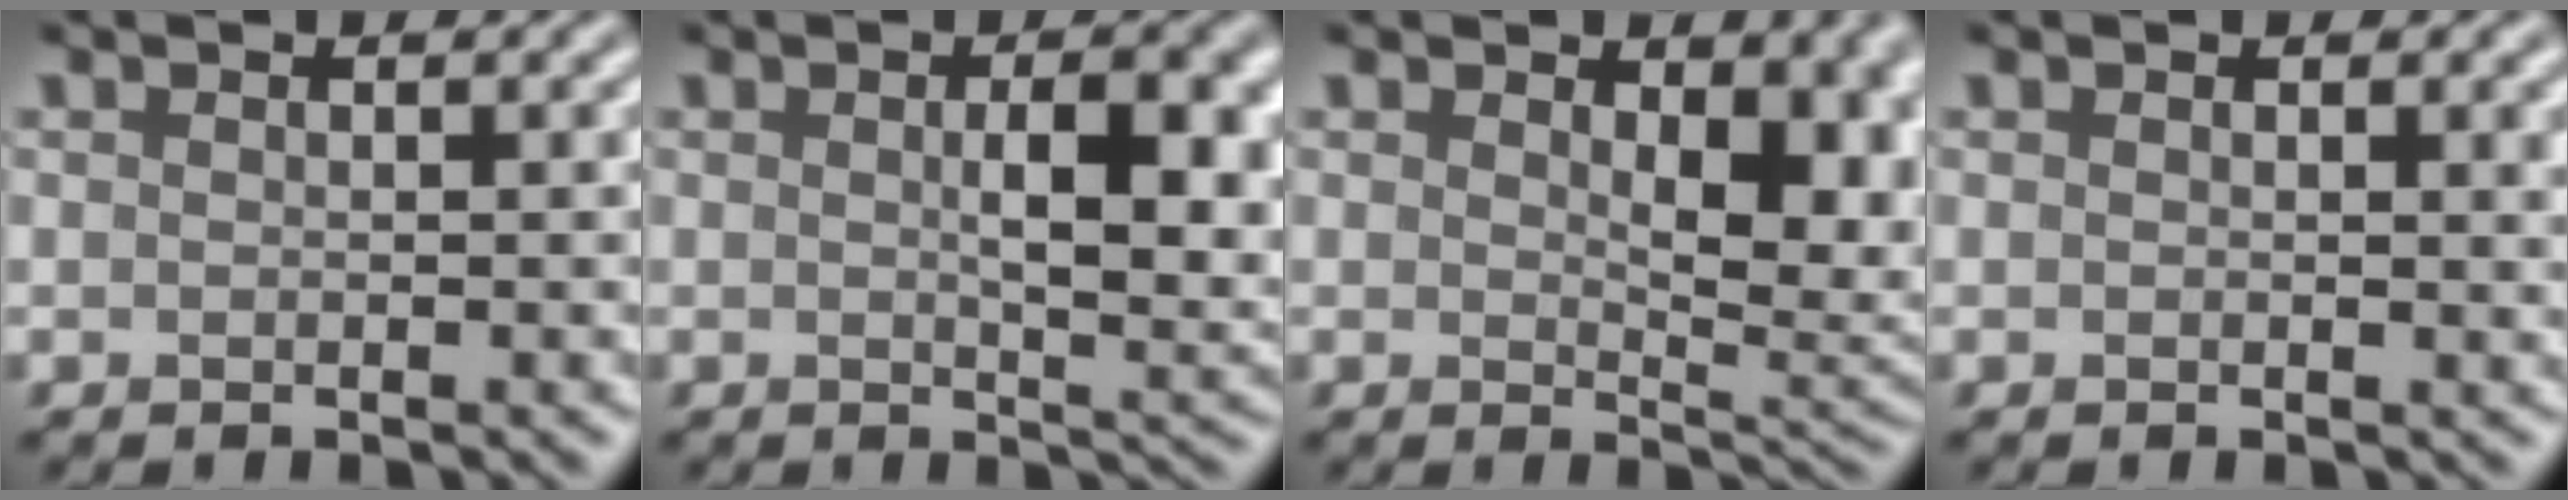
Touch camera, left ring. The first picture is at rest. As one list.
[{"total": 6.4, "force": [0.8, 2.2, 5.9], "torque": [-0.079, -0.004, 0.016]}, {"total": 6.3, "force": [1.4, 3.3, 5.2], "torque": [-0.073, -0.012, 0.029]}, {"total": 1.5, "force": [0.5, 0.4, 1.3], "torque": [-0.011, 0.001, 0.004]}]